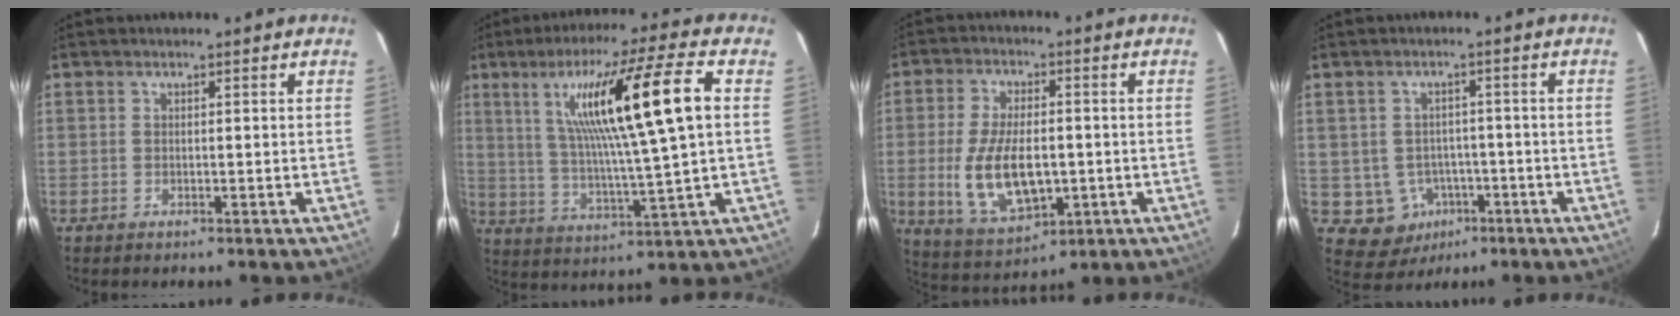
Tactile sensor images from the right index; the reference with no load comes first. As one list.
[{"total": 18.0, "force": [4.4, 0.3, 17.5], "torque": [-0.297, 0.004, 0.085]}, {"total": 13.7, "force": [-1.9, 6.8, 11.7], "torque": [-0.238, -0.014, -0.019]}, {"total": 7.3, "force": [-2.6, 6.6, 1.4], "torque": [-0.046, 0.018, -0.017]}]